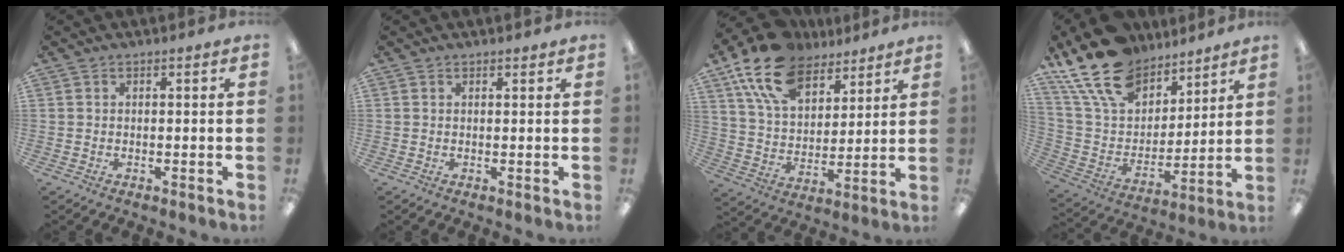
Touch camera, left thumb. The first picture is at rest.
{"total": 0.6, "force": [0.5, 0.3, 0.1], "torque": [0.006, -0.003, 0.008]}
{"total": 16.8, "force": [11.6, 9.1, 8.1], "torque": [-0.164, -0.050, 0.216]}
{"total": 19.7, "force": [14.3, 10.9, 8.0], "torque": [-0.172, -0.087, 0.269]}